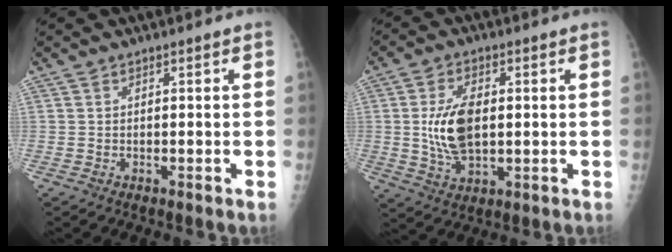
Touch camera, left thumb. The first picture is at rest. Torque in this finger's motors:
{"motor_torque": [-0.01, 0.26, 0.28, 0.12, 0.07]}